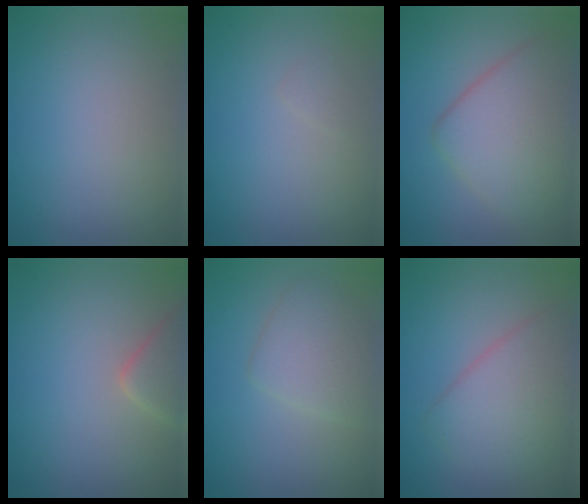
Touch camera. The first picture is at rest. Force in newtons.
{"total": 0.6, "press": 0.6, "slide": 0.0}
{"total": 6.3, "press": 6.3, "slide": 0.2}
{"total": 2.8, "press": 2.8, "slide": 0.2}
{"total": 3.0, "press": 3.0, "slide": 0.1}
{"total": 4.1, "press": 4.1, "slide": 0.1}